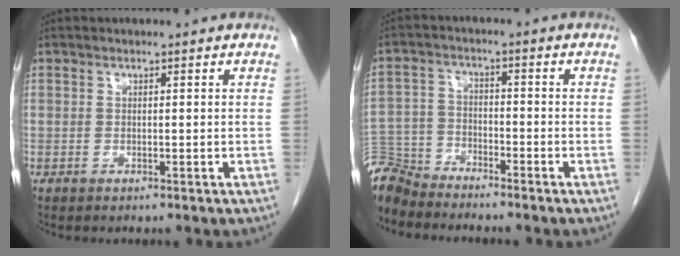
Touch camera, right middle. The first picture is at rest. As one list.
[{"total": 6.8, "force": [-6.7, 1.2, 0.1], "torque": [-0.005, -0.004, -0.135]}]